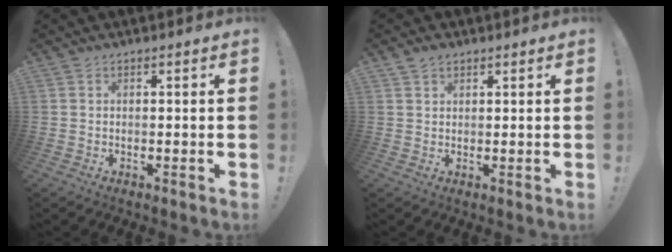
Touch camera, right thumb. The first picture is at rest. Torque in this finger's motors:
{"motor_torque": [0.05, 0.05, 0.36, 0.12, 0.00]}